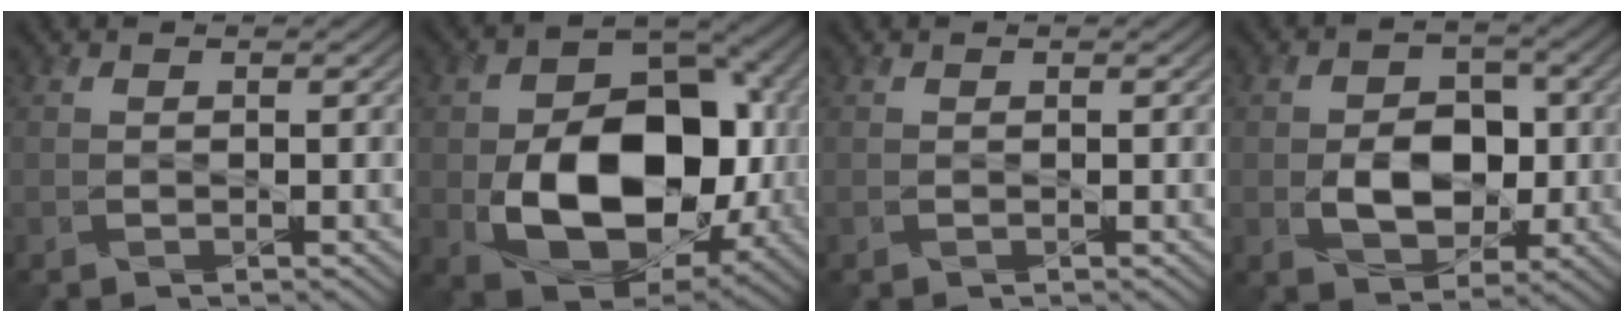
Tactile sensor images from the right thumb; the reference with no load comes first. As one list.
[{"total": 16.5, "force": [-2.9, 11.1, 11.8], "torque": [-0.186, -0.024, -0.047]}, {"total": 0.0}, {"total": 7.2, "force": [-1.4, 5.1, 4.8], "torque": [-0.084, -0.002, -0.033]}]